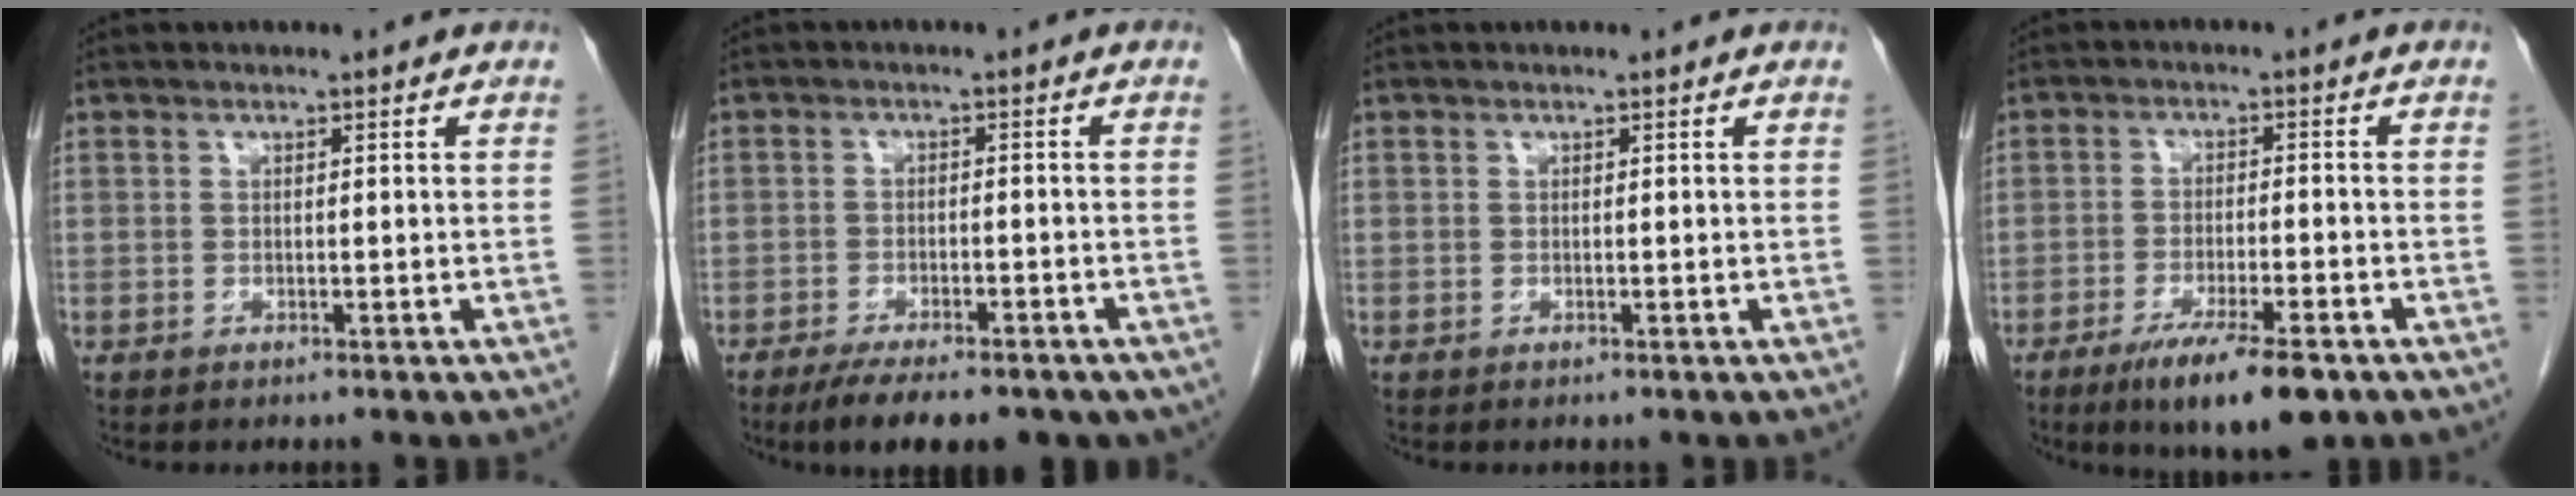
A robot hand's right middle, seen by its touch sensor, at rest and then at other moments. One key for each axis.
{"total": 13.0, "fx": -9.6, "fy": 4.4, "fz": 7.6, "tx": -0.104, "ty": -0.005, "tz": -0.130}
{"total": 0.0}
{"total": 9.9, "fx": -6.3, "fy": 1.5, "fz": 7.5, "tx": -0.123, "ty": -0.021, "tz": -0.099}